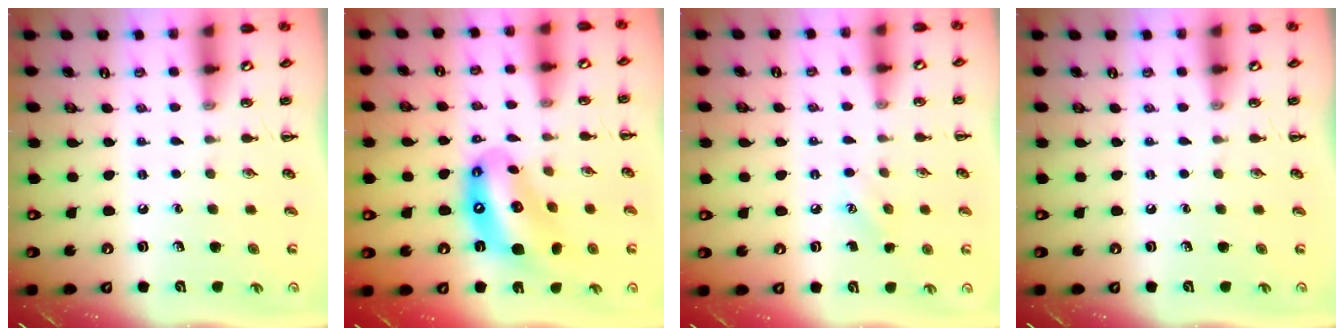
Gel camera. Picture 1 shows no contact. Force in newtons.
{"total": 14.1, "press": 13.6, "slide": 3.9}
{"total": 6.0, "press": 5.8, "slide": 1.6}
{"total": 0.0}